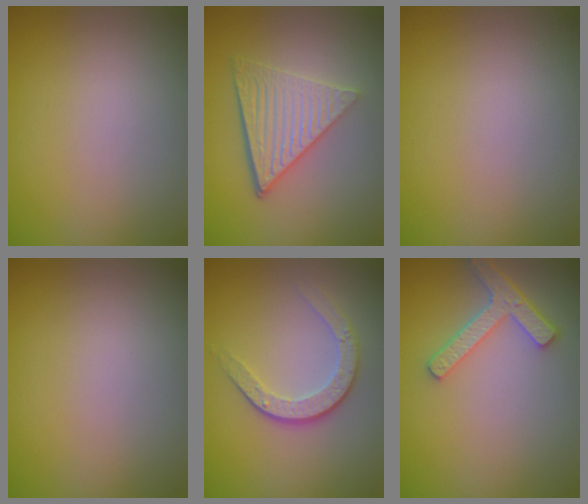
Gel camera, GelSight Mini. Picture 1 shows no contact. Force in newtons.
{"total": 5.4, "press": 3.9, "slide": 3.7}
{"total": 0.0}
{"total": 0.0}
{"total": 3.3, "press": 2.5, "slide": 2.1}
{"total": 3.7, "press": 3.0, "slide": 2.1}